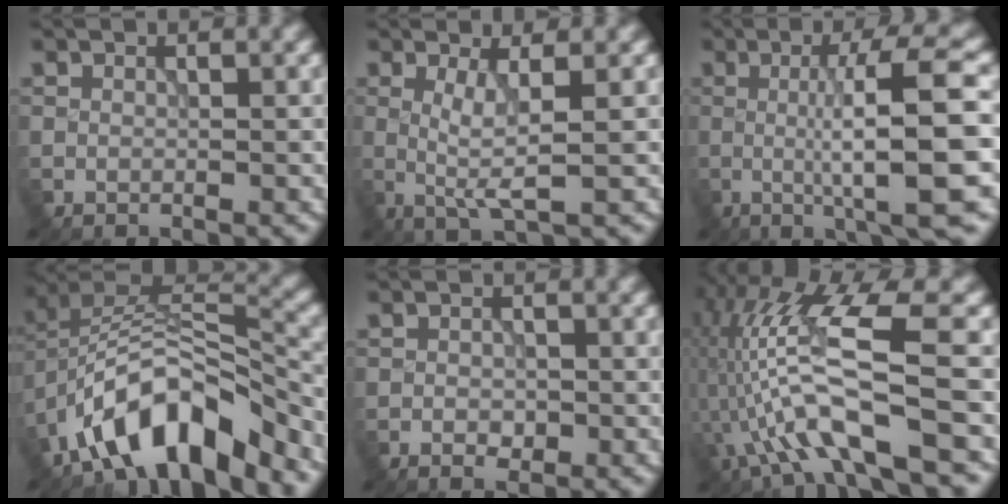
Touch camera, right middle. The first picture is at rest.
{"total": 3.1, "force": [0.2, 0.3, 3.1], "torque": [-0.067, -0.007, 0.006]}
{"total": 10.2, "force": [-0.7, 1.7, 10.0], "torque": [-0.129, 0.009, -0.013]}
{"total": 10.9, "force": [-6.5, 4.8, 7.4], "torque": [-0.117, 0.010, -0.122]}
{"total": 1.4, "force": [-0.6, 0.8, 0.9], "torque": [-0.013, 0.001, -0.012]}
{"total": 10.9, "force": [-2.8, 2.4, 10.3], "torque": [-0.207, 0.011, -0.046]}